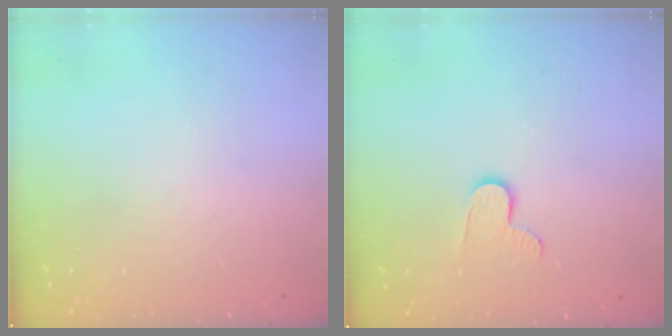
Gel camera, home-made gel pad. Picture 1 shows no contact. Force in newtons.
{"total": 5.9, "press": 5.9, "slide": 0.4}